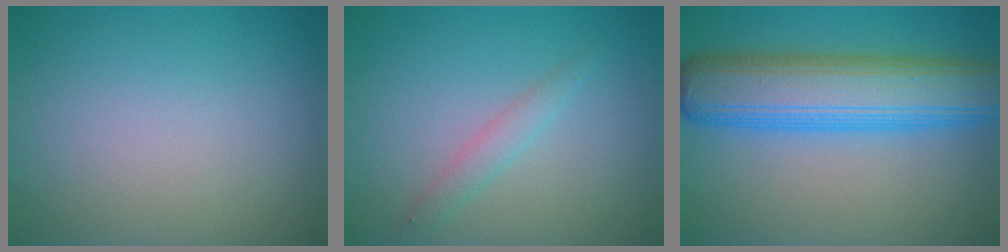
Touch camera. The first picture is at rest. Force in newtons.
{"total": 1.5, "press": 1.5, "slide": 0.1}
{"total": 9.8, "press": 9.8, "slide": 0.1}